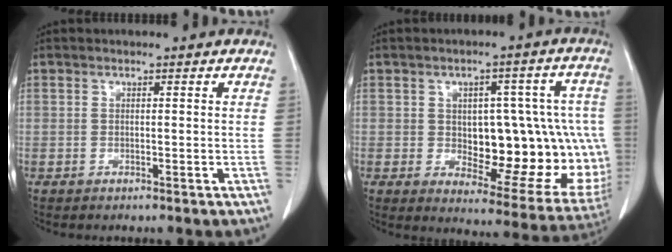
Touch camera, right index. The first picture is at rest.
{"total": 20.4, "force": [-0.8, 9.0, 18.3], "torque": [-0.175, 0.029, 0.019]}